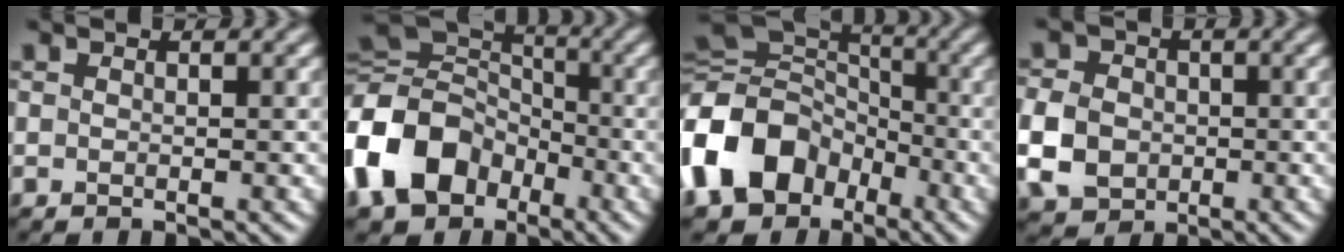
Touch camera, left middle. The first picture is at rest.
{"total": 11.9, "force": [-4.3, 9.2, 6.2], "torque": [-0.152, -0.011, -0.097]}
{"total": 13.3, "force": [-5.0, 10.5, 6.6], "torque": [-0.156, -0.013, -0.106]}
{"total": 5.2, "force": [-1.0, 4.5, 2.5], "torque": [-0.066, 0.005, -0.031]}